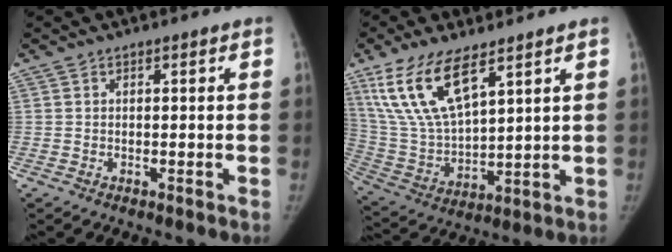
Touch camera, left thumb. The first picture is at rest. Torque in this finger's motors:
{"motor_torque": [0.39, 0.77, 1.61, -1.17, 0.41]}